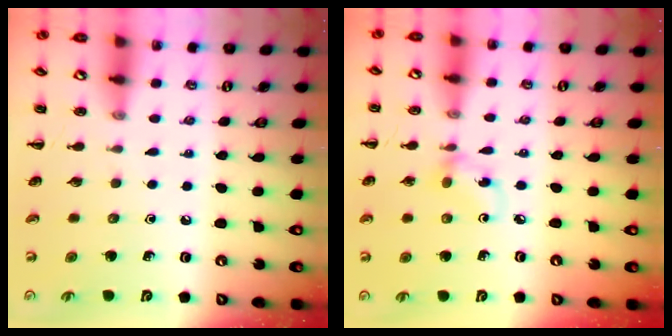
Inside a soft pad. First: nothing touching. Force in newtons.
{"total": 4.7, "press": 4.4, "slide": 1.4}